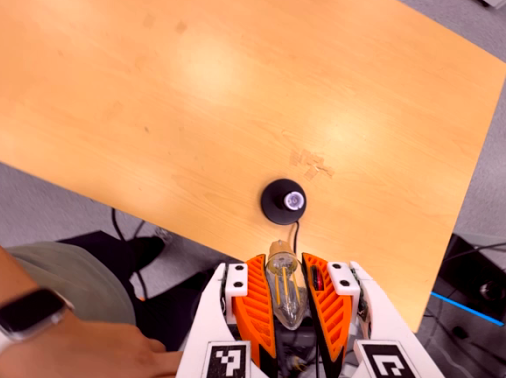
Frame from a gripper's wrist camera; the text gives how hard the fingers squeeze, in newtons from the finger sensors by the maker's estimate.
{"total": 19.6, "left": 21.2, "right": 18.1}